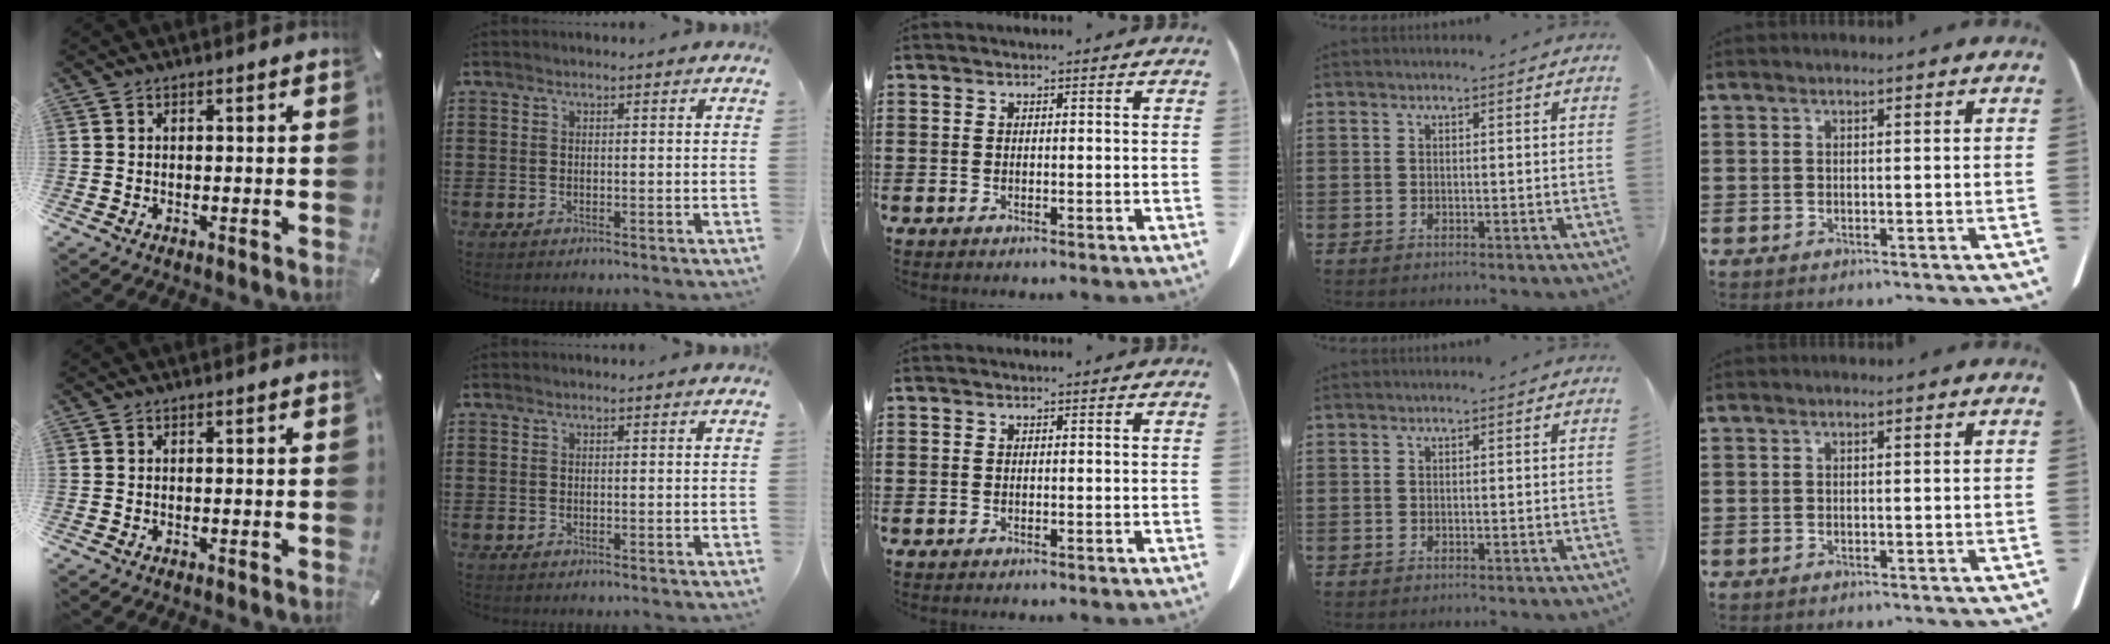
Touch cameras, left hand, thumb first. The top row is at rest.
{}